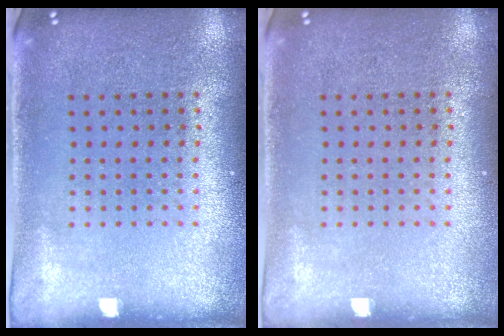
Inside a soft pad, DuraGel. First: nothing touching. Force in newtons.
{"total": 0.0}